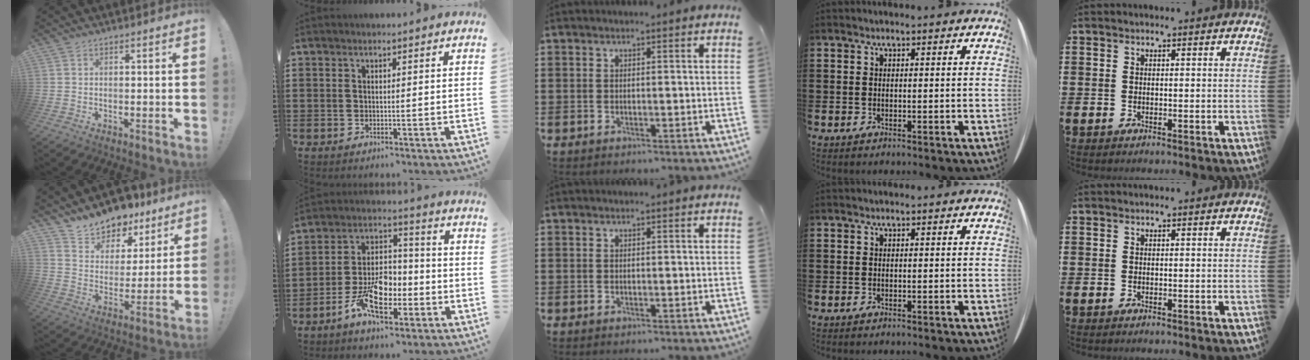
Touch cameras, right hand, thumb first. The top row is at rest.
{"thumb": {"total": 10.4, "force": [9.6, 3.9, 0.7], "torque": [-0.027, -0.092, 0.175]}, "index": {"total": 10.0, "force": [-4.2, 5.4, 7.2], "torque": [-0.143, 0.003, -0.076]}}